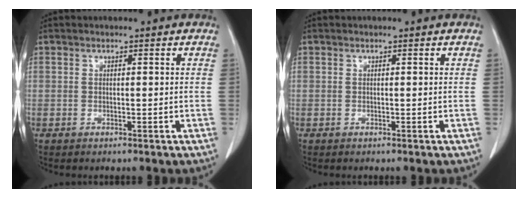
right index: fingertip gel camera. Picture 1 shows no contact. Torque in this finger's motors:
{"motor_torque": [0.00, 0.00, 0.00, 0.00]}